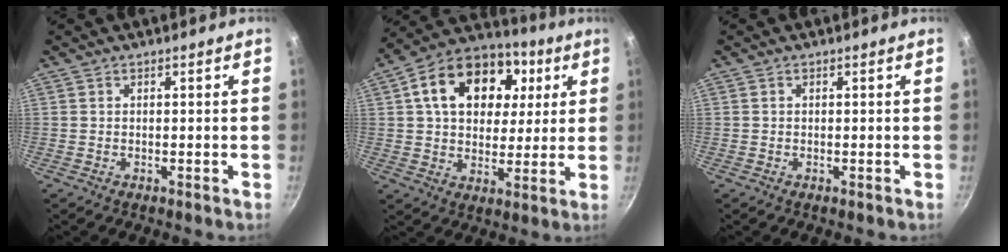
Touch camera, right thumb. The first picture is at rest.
{"total": 19.9, "force": [6.0, 14.1, 12.7], "torque": [-0.197, 0.014, 0.088]}
{"total": 0.0}